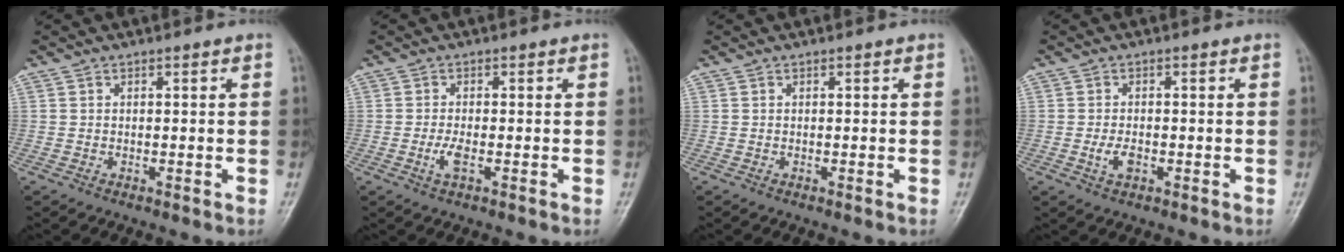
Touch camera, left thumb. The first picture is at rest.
{"total": 2.5, "force": [-0.7, 0.9, 2.2], "torque": [-0.052, -0.004, -0.014]}
{"total": 0.0}
{"total": 2.6, "force": [-0.8, 1.5, 2.0], "torque": [-0.041, 0.000, -0.015]}